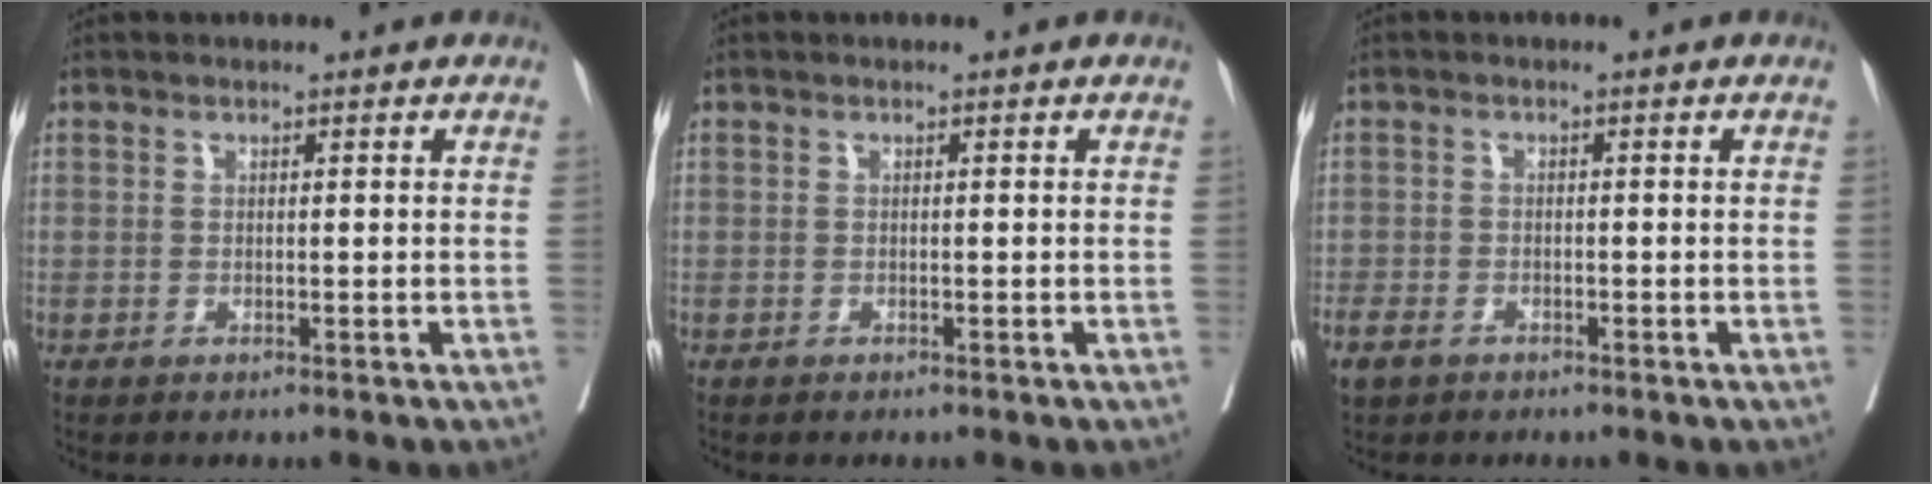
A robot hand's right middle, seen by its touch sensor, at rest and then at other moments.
{"total": 0.0}
{"total": 3.3, "force": [-2.3, 1.9, 1.3], "torque": [-0.029, -0.002, -0.035]}